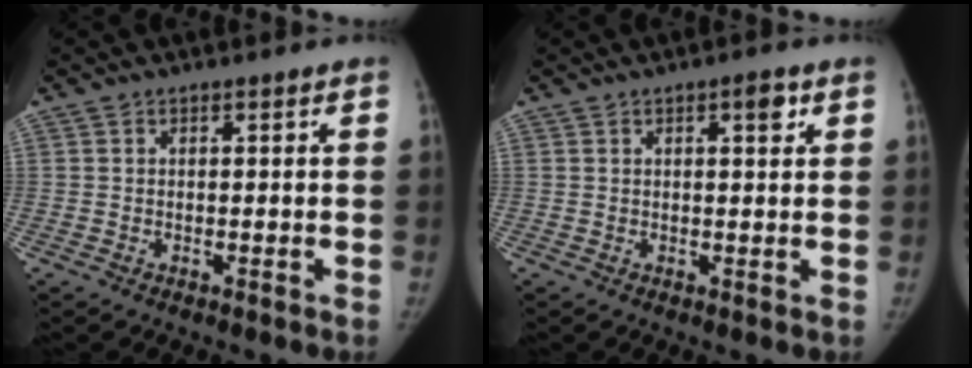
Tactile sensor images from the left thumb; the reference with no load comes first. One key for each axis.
{"total": 2.9, "fx": 1.2, "fy": 0.9, "fz": 2.4, "tx": -0.030, "ty": -0.002, "tz": 0.016}